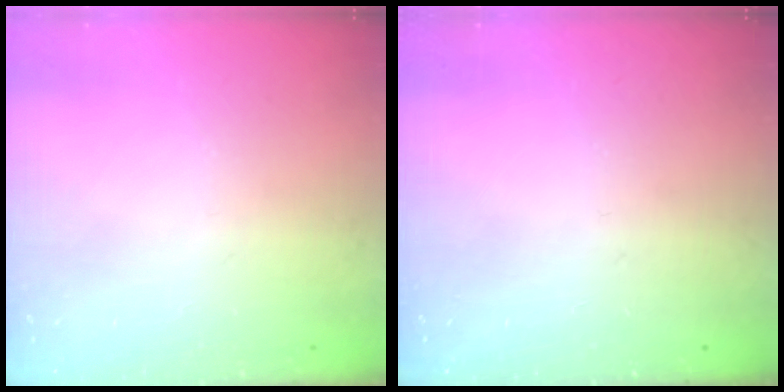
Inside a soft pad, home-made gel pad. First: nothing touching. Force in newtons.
{"total": 0.0}